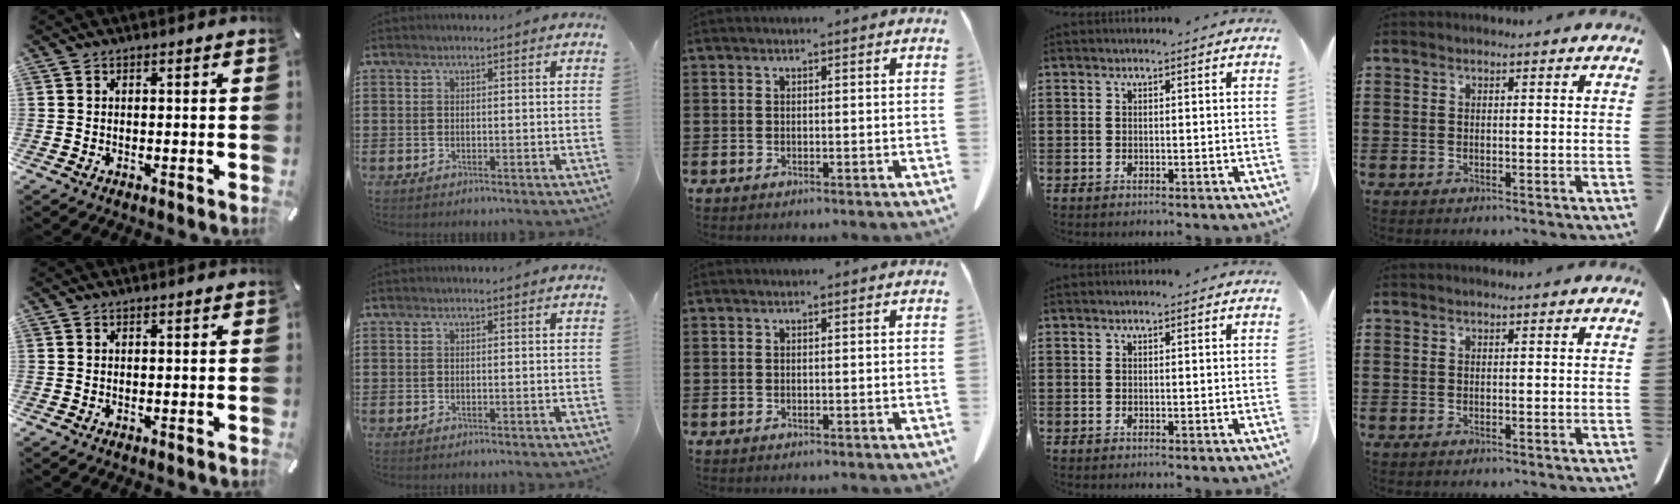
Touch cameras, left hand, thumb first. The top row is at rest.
{}